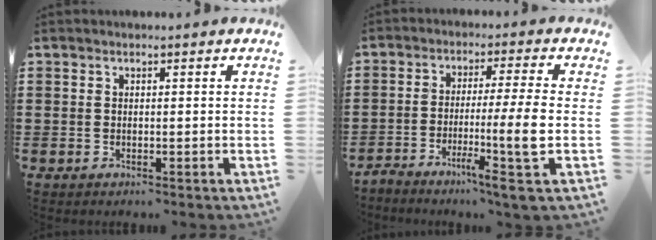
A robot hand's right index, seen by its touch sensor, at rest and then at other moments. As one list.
[{"total": 8.7, "force": [-1.9, -0.6, 8.5], "torque": [-0.141, -0.015, -0.040]}]